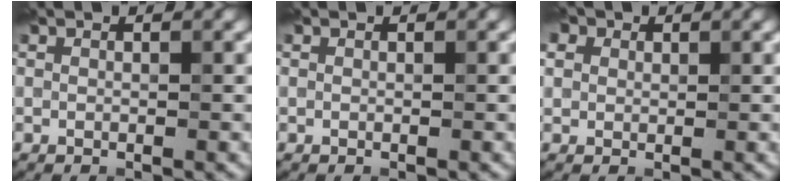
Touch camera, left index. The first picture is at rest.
{"total": 0.0}
{"total": 6.4, "force": [2.7, 4.8, 3.2], "torque": [-0.074, 0.032, 0.021]}